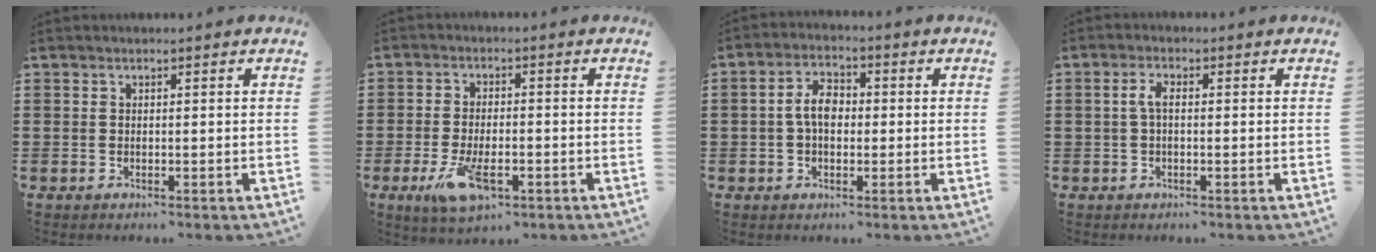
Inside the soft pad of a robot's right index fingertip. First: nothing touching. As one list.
[{"total": 7.0, "force": [-2.8, 2.9, 5.7], "torque": [-0.124, -0.010, -0.049]}, {"total": 4.8, "force": [-0.1, 2.9, 3.9], "torque": [-0.085, 0.008, -0.006]}, {"total": 2.6, "force": [0.0, 0.9, 2.4], "torque": [-0.054, 0.002, -0.003]}]